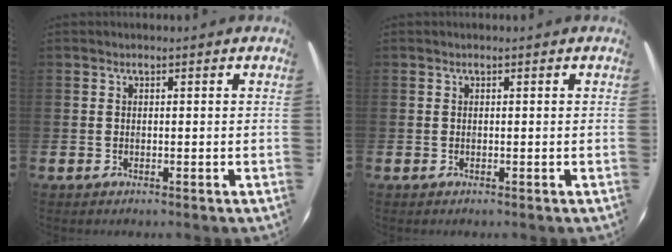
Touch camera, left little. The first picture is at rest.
{"total": 0.0}